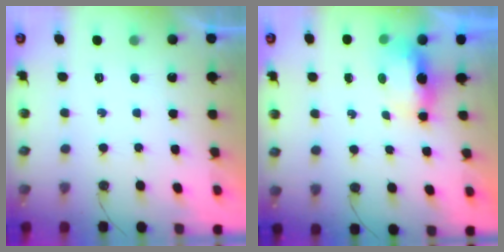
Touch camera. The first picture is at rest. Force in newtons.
{"total": 7.0, "press": 6.3, "slide": 3.1}